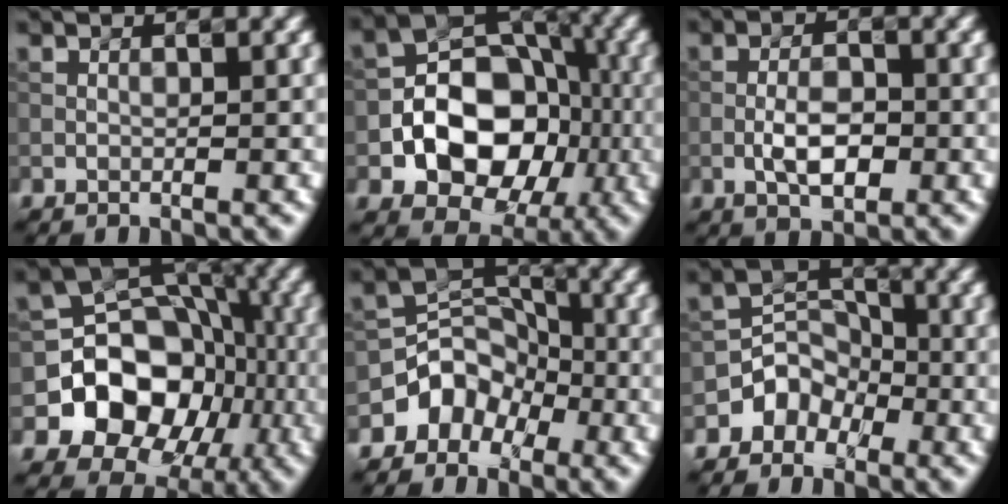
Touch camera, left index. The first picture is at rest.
{"total": 9.8, "force": [-2.3, 7.3, 6.1], "torque": [-0.082, 0.006, -0.045]}
{"total": 3.5, "force": [-1.0, 1.7, 2.9], "torque": [-0.051, 0.002, -0.021]}
{"total": 10.4, "force": [-3.1, 8.6, 4.9], "torque": [-0.062, 0.004, -0.080]}
{"total": 4.1, "force": [-2.4, 3.1, 1.0], "torque": [-0.001, 0.011, -0.048]}
{"total": 3.1, "force": [-2.0, 2.4, 0.4], "torque": [0.010, 0.012, -0.036]}